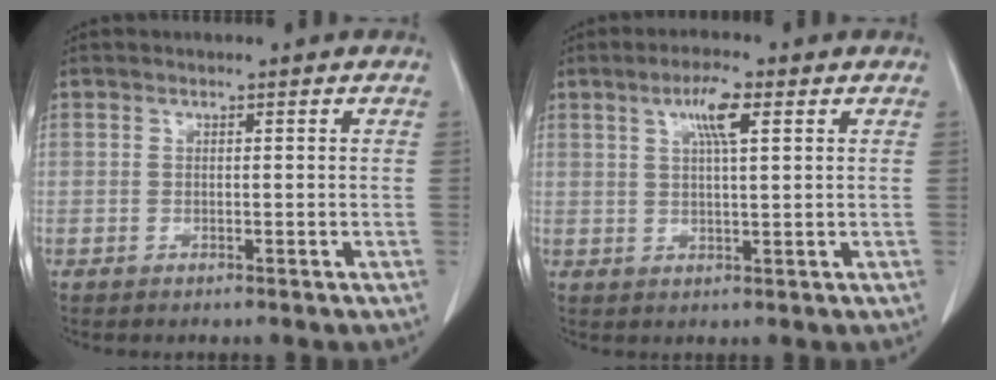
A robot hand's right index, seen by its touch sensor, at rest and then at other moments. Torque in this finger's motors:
{"motor_torque": [0.38, 0.07, 0.11, 0.04]}